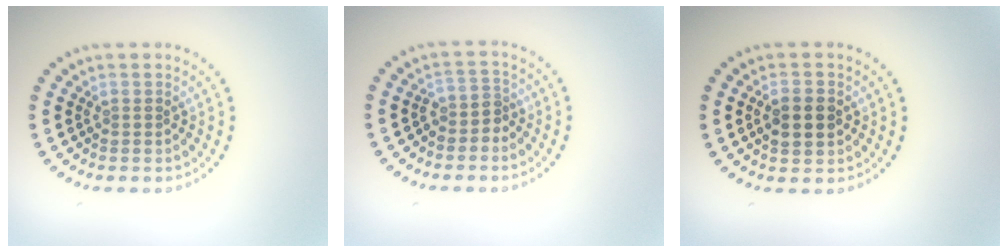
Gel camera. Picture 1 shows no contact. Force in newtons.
{"total": 1.9, "press": 1.5, "slide": 1.2}
{"total": 2.9, "press": 2.9, "slide": 0.2}